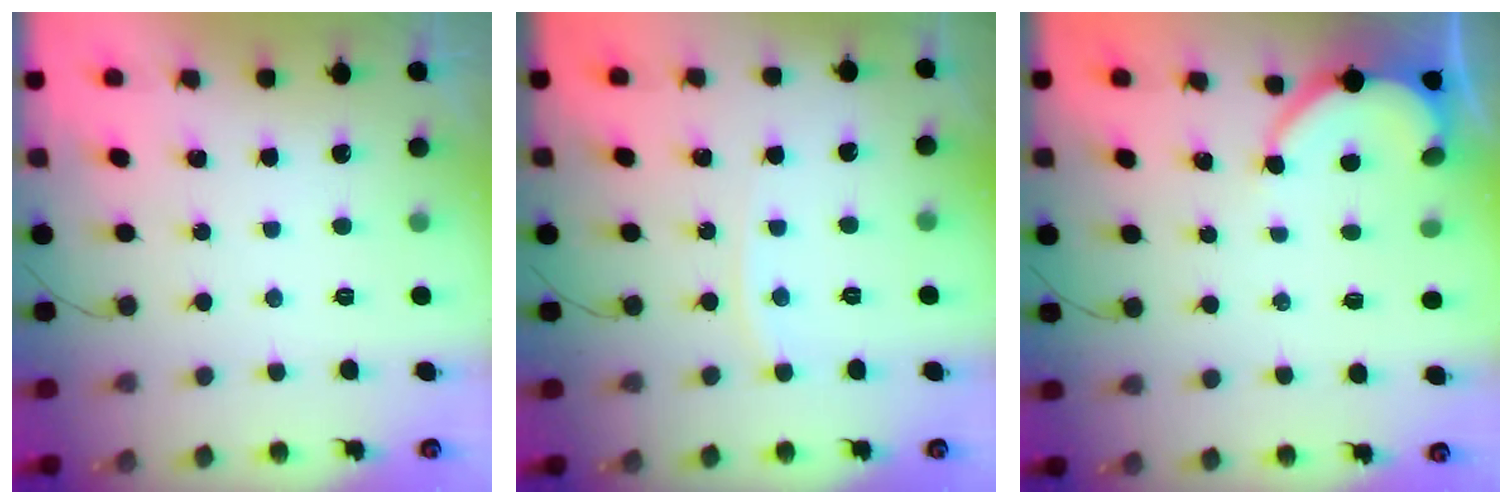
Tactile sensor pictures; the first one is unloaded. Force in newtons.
{"total": 3.9, "press": 3.9, "slide": 0.5}
{"total": 5.0, "press": 5.0, "slide": 0.5}